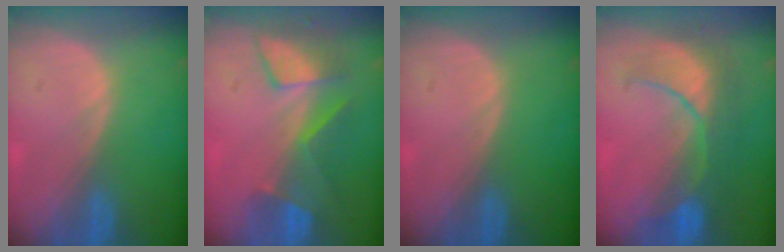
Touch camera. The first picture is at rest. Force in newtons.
{"total": 8.5, "press": 7.3, "slide": 4.3}
{"total": 0.0}
{"total": 8.1, "press": 8.1, "slide": 0.7}